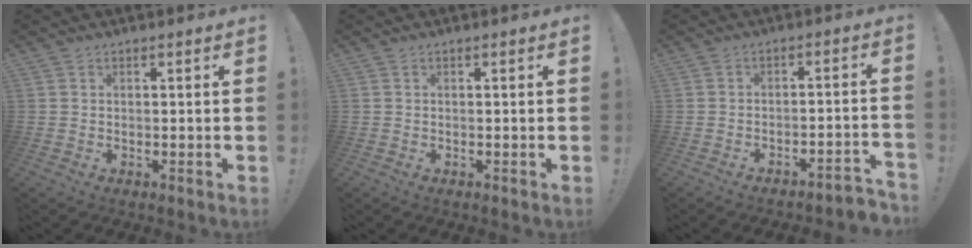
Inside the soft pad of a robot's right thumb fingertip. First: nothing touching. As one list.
[{"total": 0.0}, {"total": 3.9, "force": [-2.7, 0.6, 2.7], "torque": [-0.043, -0.001, -0.045]}]